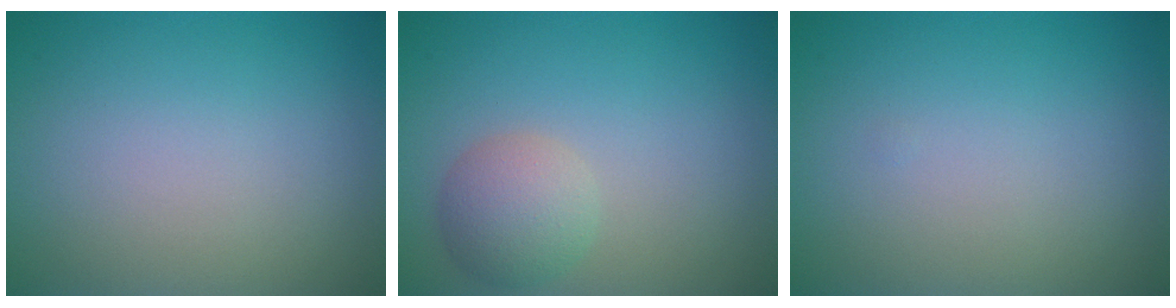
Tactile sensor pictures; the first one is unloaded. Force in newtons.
{"total": 3.2, "press": 3.2, "slide": 0.2}
{"total": 0.0}